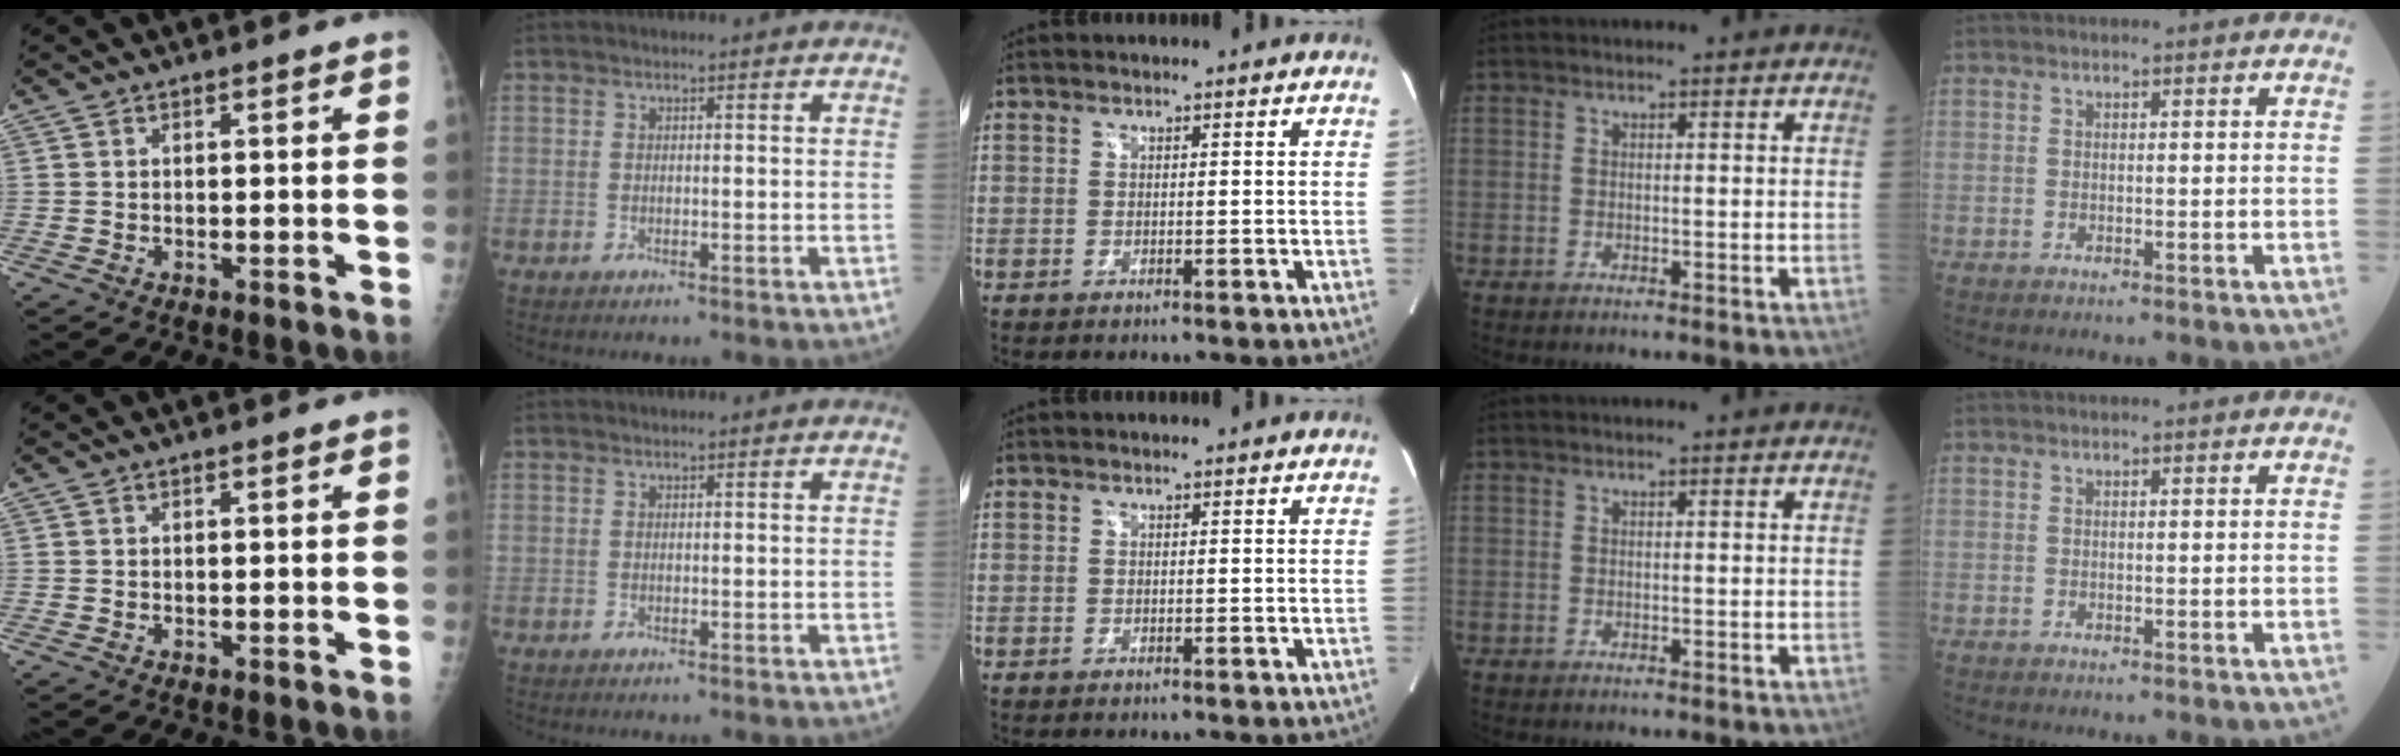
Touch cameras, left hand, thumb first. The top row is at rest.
{}